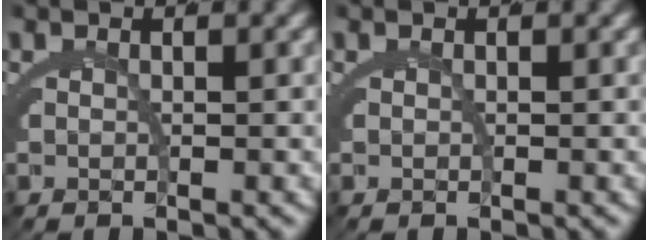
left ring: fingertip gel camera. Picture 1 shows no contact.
{"total": 0.0}